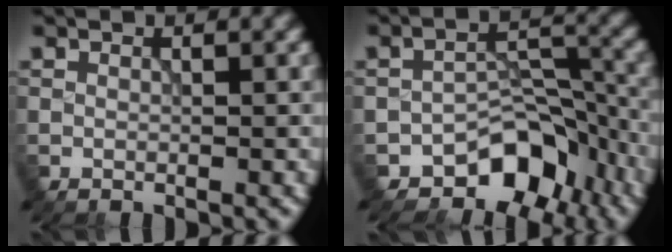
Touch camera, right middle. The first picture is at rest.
{"total": 6.3, "force": [-4.4, 3.5, 2.7], "torque": [-0.016, -0.001, -0.074]}